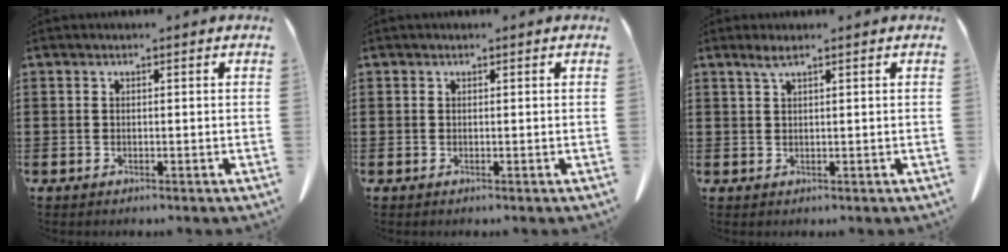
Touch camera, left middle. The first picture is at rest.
{"total": 0.0}
{"total": 1.7, "force": [1.1, 0.0, 1.3], "torque": [-0.027, 0.001, 0.020]}